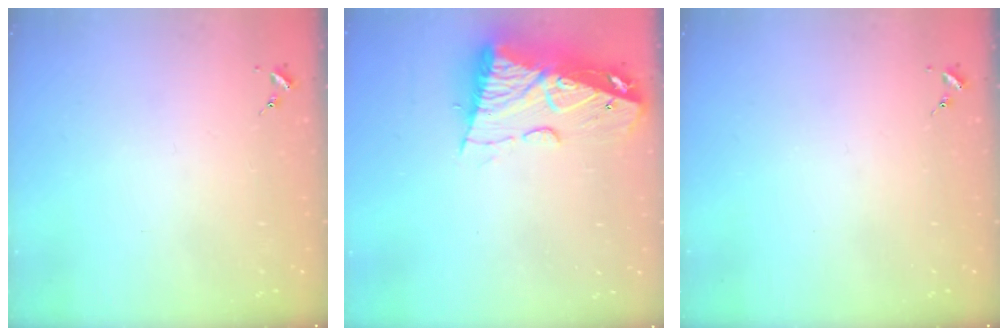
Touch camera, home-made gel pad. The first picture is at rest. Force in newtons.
{"total": 14.0, "press": 13.9, "slide": 1.3}
{"total": 0.0}